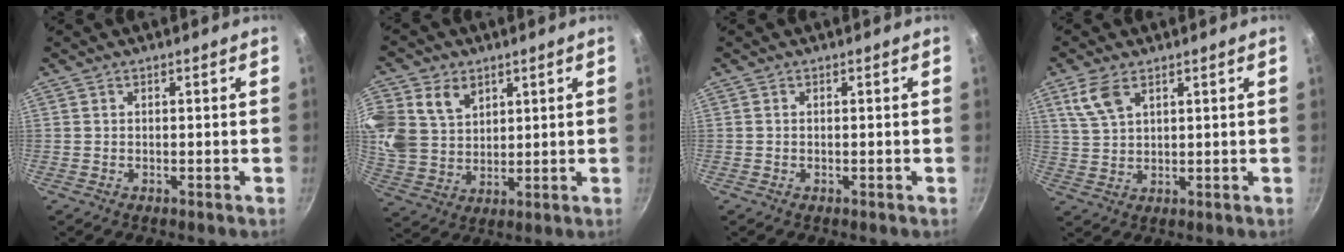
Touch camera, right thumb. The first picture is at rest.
{"total": 16.4, "force": [6.4, 12.6, 8.4], "torque": [-0.192, 0.002, 0.134]}
{"total": 0.0}
{"total": 5.9, "force": [3.3, 3.0, 3.9], "torque": [-0.078, -0.007, 0.071]}